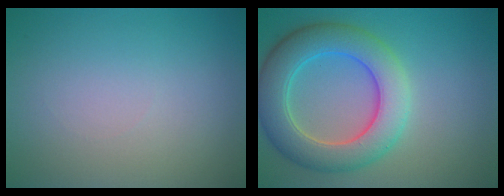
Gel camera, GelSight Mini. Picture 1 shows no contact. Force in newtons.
{"total": 7.5, "press": 7.4, "slide": 0.6}